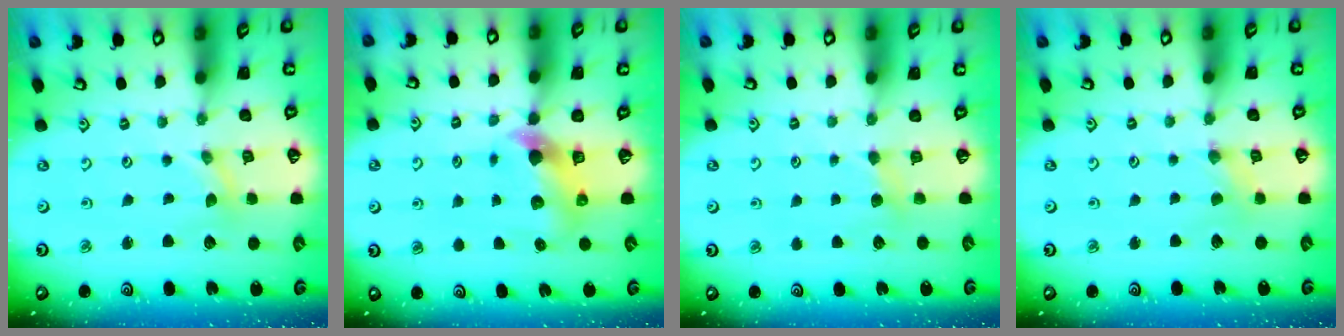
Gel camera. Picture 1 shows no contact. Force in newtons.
{"total": 5.9, "press": 5.9, "slide": 0.5}
{"total": 3.8, "press": 3.7, "slide": 0.5}
{"total": 0.0}